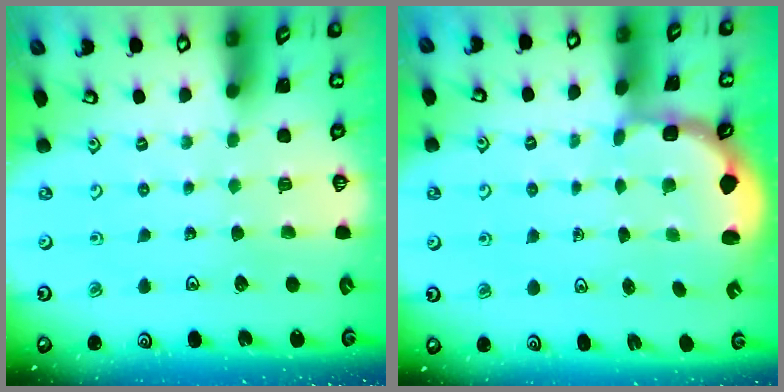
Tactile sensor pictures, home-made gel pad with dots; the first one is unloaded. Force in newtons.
{"total": 2.6, "press": 1.9, "slide": 1.8}